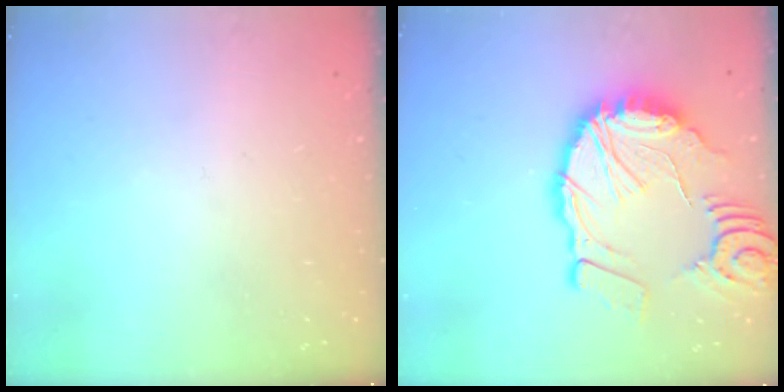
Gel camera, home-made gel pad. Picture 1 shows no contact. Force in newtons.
{"total": 18.0, "press": 17.9, "slide": 2.3}